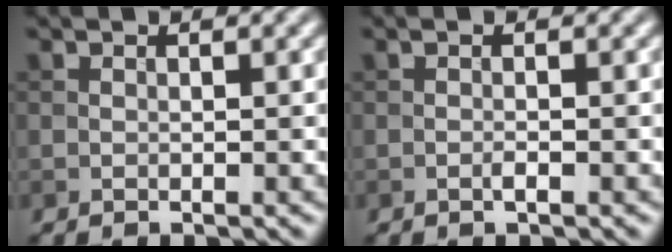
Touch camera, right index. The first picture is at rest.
{"total": 0.8, "force": [-0.3, 0.1, 0.7], "torque": [-0.015, 0.000, -0.008]}